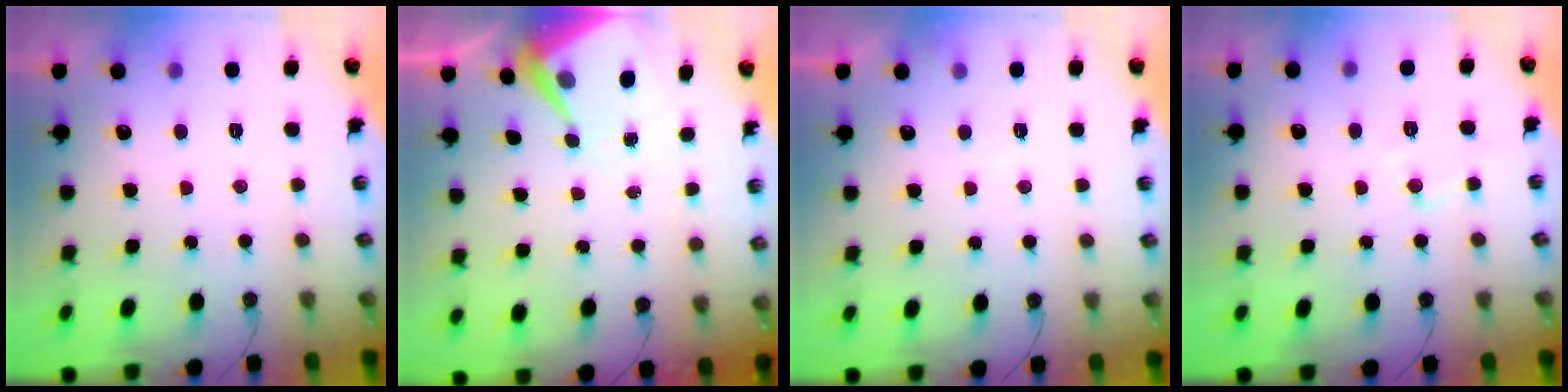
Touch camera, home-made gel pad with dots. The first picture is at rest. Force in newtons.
{"total": 6.0, "press": 6.0, "slide": 0.3}
{"total": 3.7, "press": 3.7, "slide": 0.6}
{"total": 7.2, "press": 7.2, "slide": 0.6}